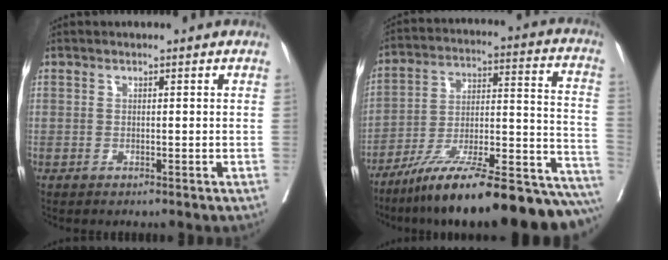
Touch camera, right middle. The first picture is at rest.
{"total": 27.7, "force": [-21.4, 3.5, 17.2], "torque": [-0.188, 0.009, -0.323]}